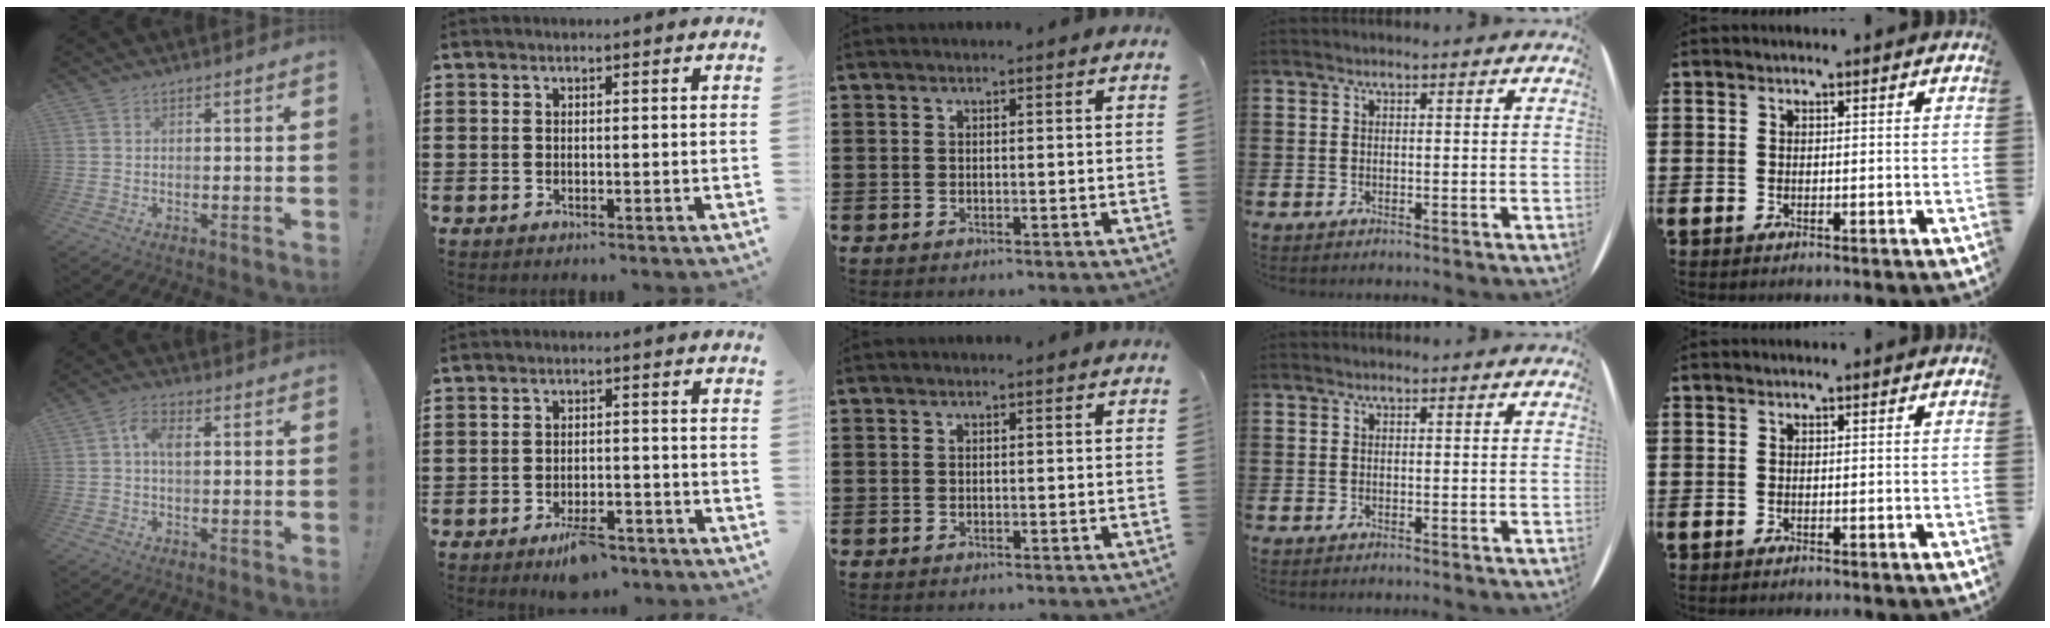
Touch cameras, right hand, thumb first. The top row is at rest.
{"thumb": {"total": 4.6, "force": [0.8, 2.4, 3.9], "torque": [-0.068, 0.009, 0.012]}, "index": {"total": 4.0, "force": [-3.2, 1.3, 2.0], "torque": [-0.031, 0.010, -0.059]}}